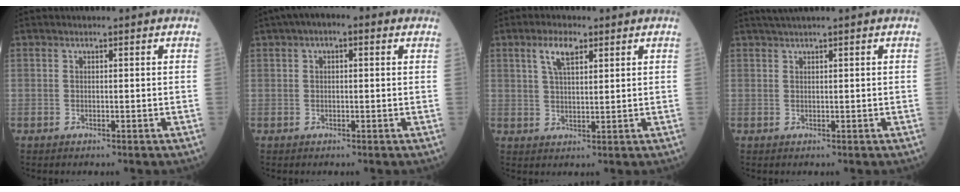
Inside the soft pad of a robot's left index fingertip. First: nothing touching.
{"total": 5.0, "force": [2.3, 2.0, 3.9], "torque": [-0.066, 0.035, 0.027]}
{"total": 4.7, "force": [2.5, 1.6, 3.6], "torque": [-0.078, 0.009, 0.050]}
{"total": 1.7, "force": [1.2, -0.4, 1.1], "torque": [-0.024, 0.012, 0.027]}